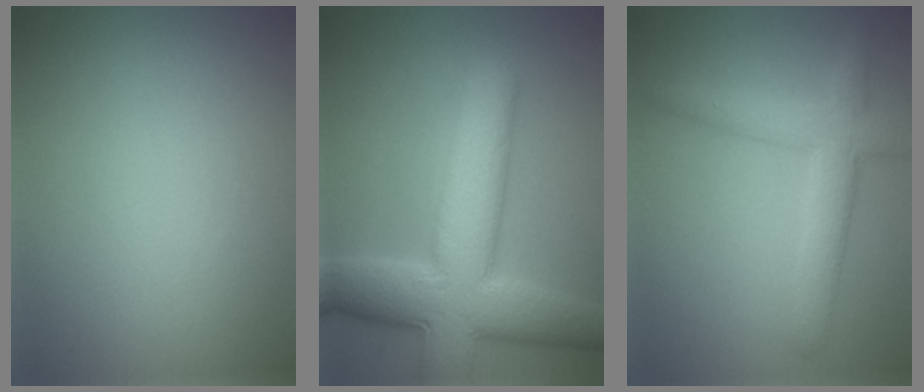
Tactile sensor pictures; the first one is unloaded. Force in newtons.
{"total": 10.5, "press": 10.4, "slide": 0.5}
{"total": 4.1, "press": 4.1, "slide": 0.2}